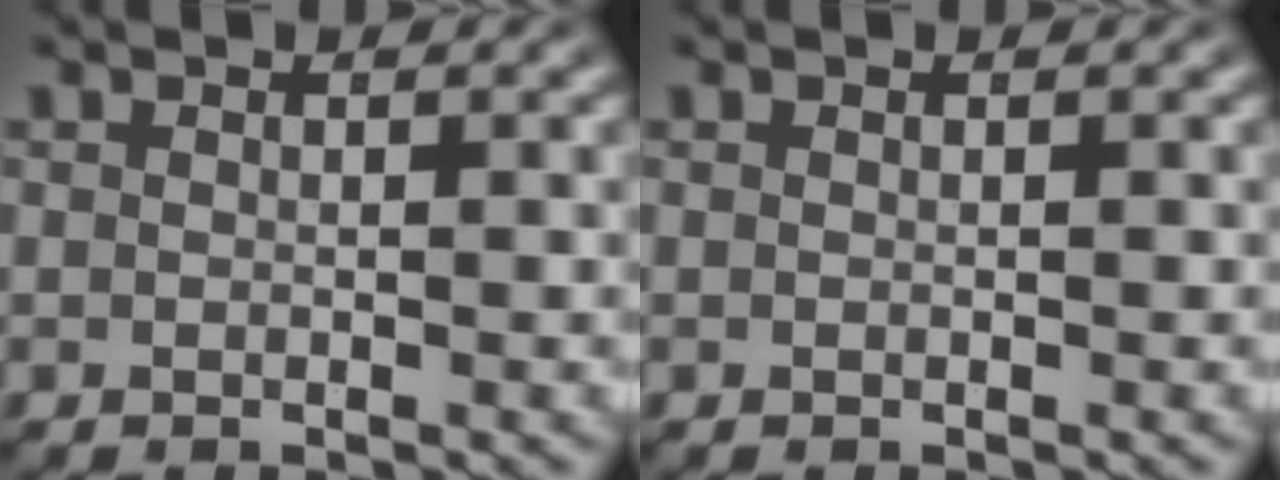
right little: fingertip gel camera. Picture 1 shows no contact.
{"total": 0.0}